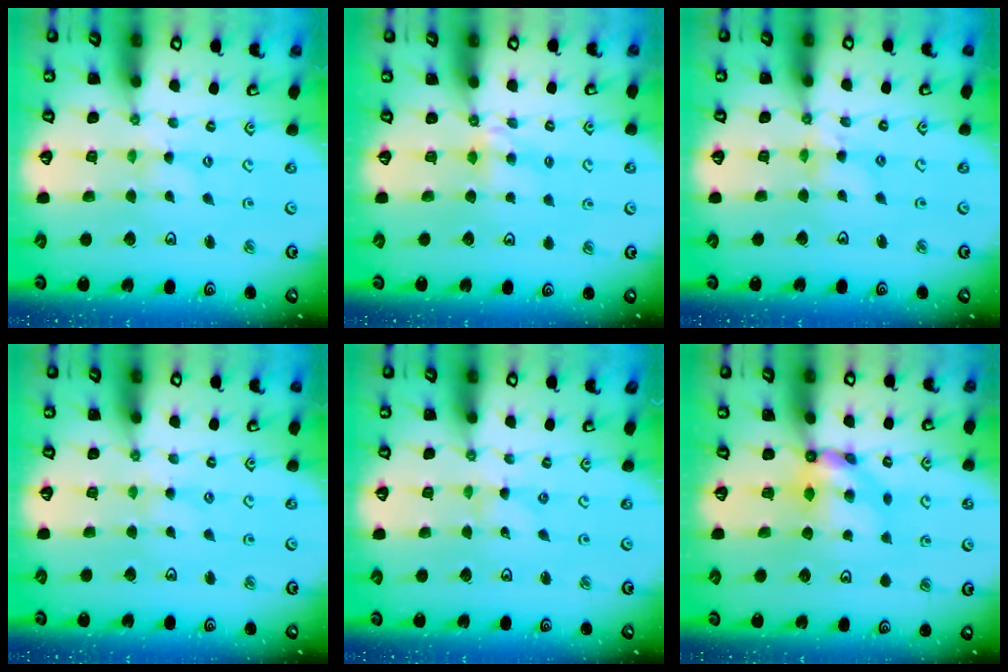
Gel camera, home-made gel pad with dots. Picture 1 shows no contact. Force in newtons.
{"total": 4.3, "press": 4.3, "slide": 0.4}
{"total": 5.2, "press": 5.2, "slide": 0.5}
{"total": 1.7, "press": 1.6, "slide": 0.3}
{"total": 0.0}
{"total": 6.5, "press": 6.5, "slide": 0.5}